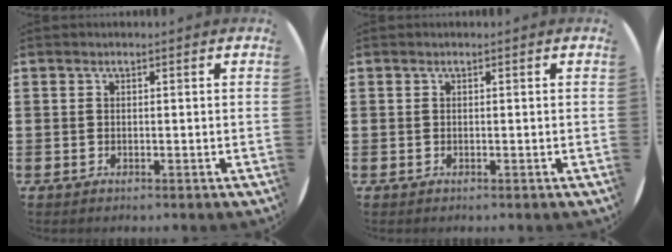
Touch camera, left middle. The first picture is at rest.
{"total": 0.0}